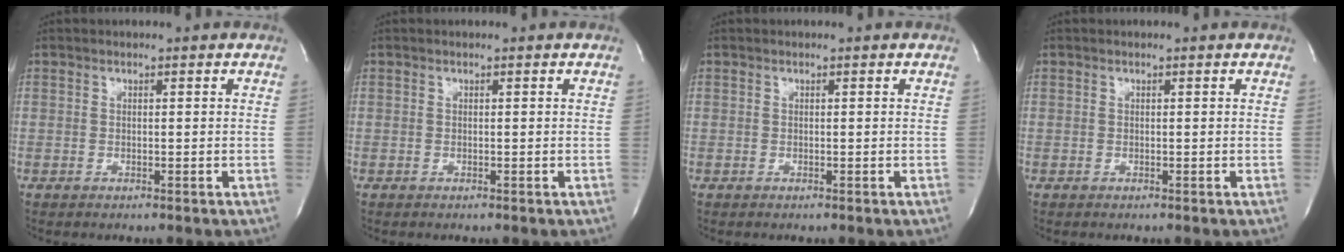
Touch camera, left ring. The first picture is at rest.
{"total": 0.0}
{"total": 0.0}
{"total": 0.0}